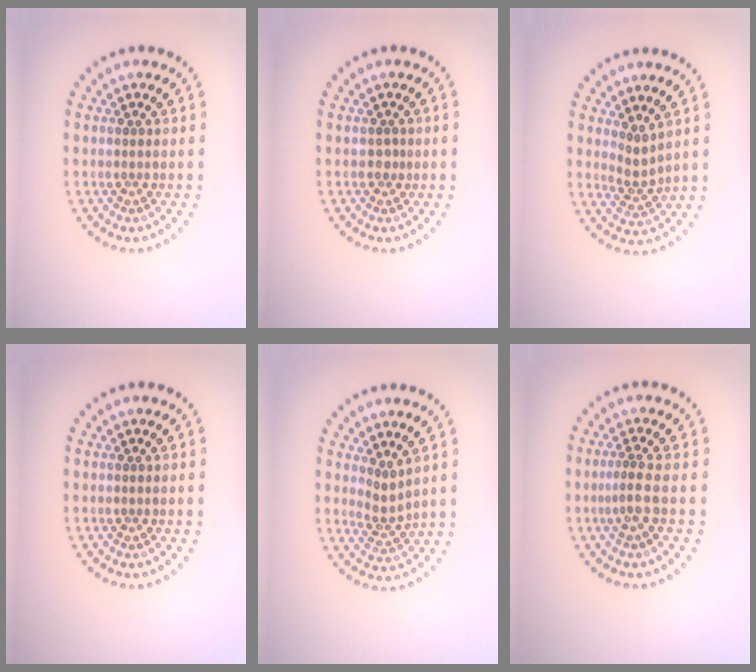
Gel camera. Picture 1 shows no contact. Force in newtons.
{"total": 0.7, "press": 0.6, "slide": 0.3}
{"total": 2.0, "press": 1.3, "slide": 1.5}
{"total": 0.0}
{"total": 2.0, "press": 1.3, "slide": 1.5}
{"total": 1.7, "press": 1.1, "slide": 1.3}